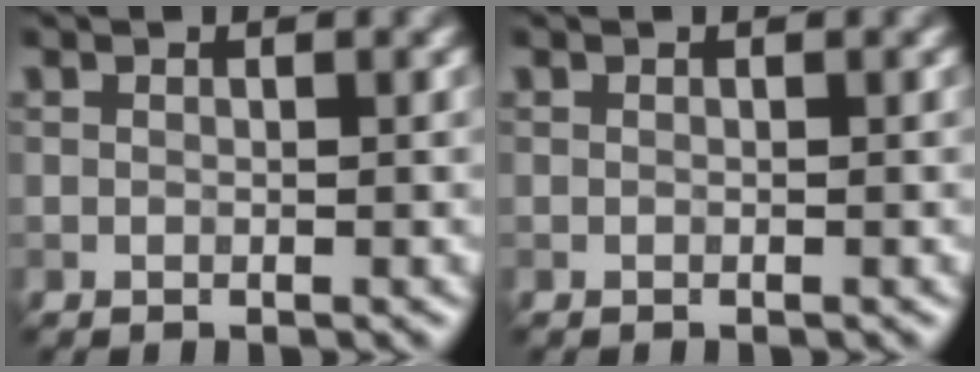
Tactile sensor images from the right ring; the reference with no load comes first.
{"total": 0.0}